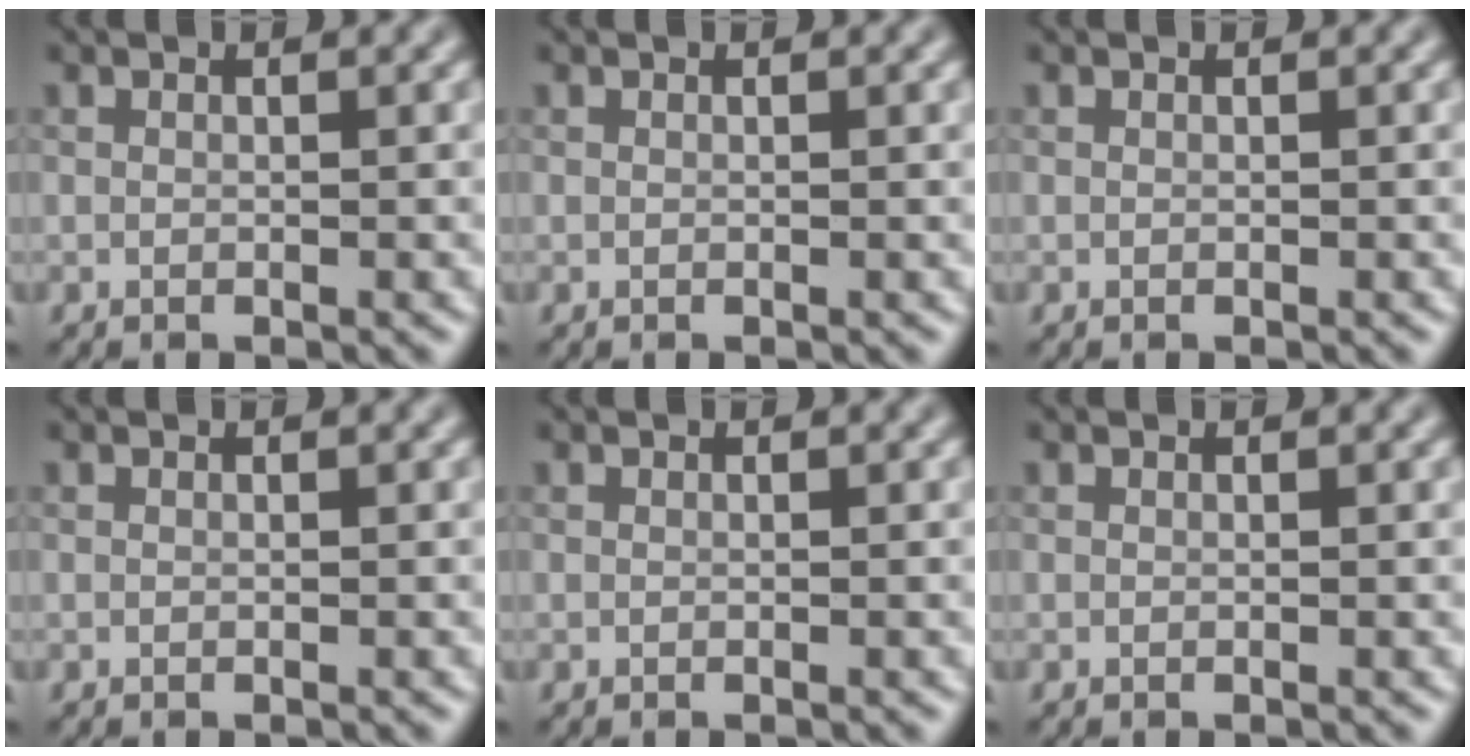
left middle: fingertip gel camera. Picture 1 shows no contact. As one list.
[{"total": 0.0}, {"total": 0.0}, {"total": 0.0}, {"total": 0.0}, {"total": 0.0}]